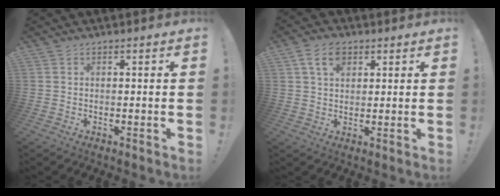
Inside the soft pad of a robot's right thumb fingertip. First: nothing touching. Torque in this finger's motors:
{"motor_torque": [0.85, 0.97, 0.71, 0.29, 0.09]}